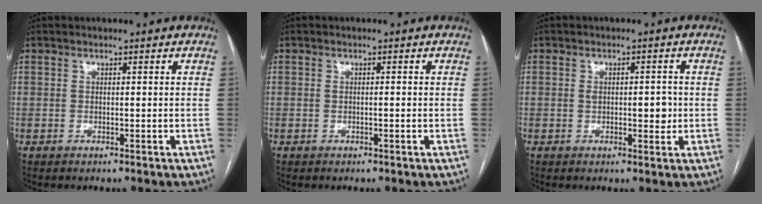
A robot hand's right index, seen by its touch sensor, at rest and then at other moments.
{"total": 0.8, "force": [-0.1, 0.2, 0.8], "torque": [-0.015, 0.001, 0.002]}
{"total": 3.9, "force": [0.0, 1.8, 3.4], "torque": [-0.053, 0.003, 0.005]}